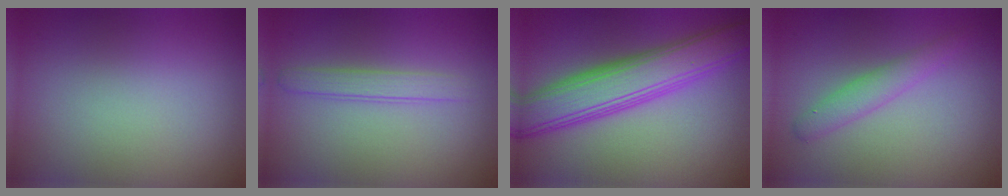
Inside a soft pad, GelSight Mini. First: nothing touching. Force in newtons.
{"total": 1.8, "press": 1.8, "slide": 0.0}
{"total": 7.2, "press": 7.2, "slide": 0.1}
{"total": 2.1, "press": 2.1, "slide": 0.2}